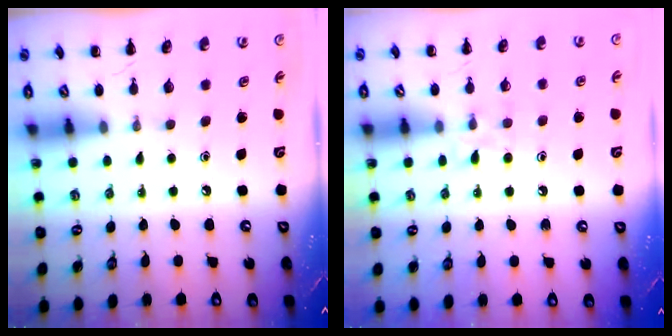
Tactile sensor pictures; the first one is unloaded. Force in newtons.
{"total": 5.8, "press": 5.6, "slide": 1.7}